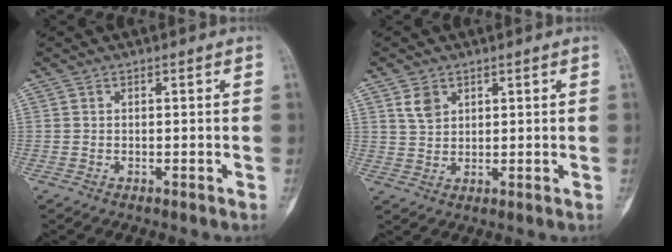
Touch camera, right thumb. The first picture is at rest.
{"total": 3.8, "force": [2.1, 2.7, 1.7], "torque": [-0.020, -0.010, 0.045]}